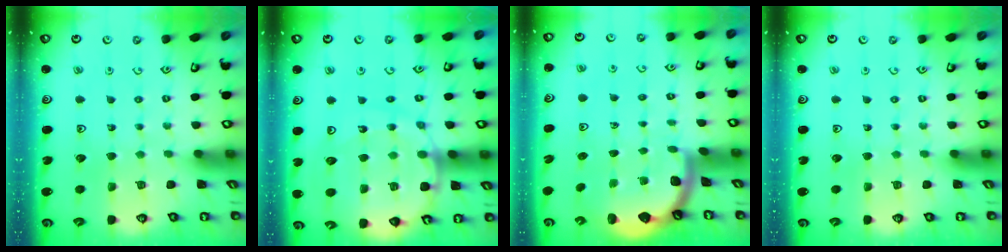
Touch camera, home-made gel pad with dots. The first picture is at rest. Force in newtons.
{"total": 16.2, "press": 16.1, "slide": 1.9}
{"total": 1.6, "press": 1.6, "slide": 0.1}
{"total": 0.0}